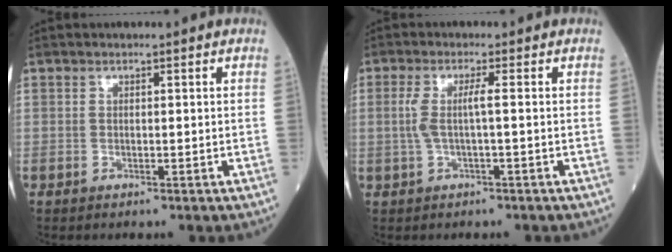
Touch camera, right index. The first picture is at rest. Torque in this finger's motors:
{"motor_torque": [0.78, 0.07, 0.36, 0.12]}